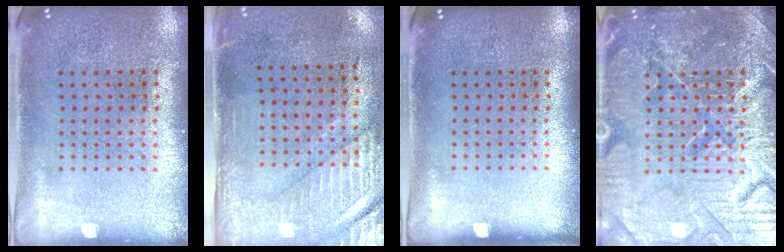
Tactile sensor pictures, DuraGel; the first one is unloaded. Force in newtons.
{"total": 2.9, "press": 2.5, "slide": 1.5}
{"total": 0.0}
{"total": 7.7, "press": 7.6, "slide": 0.9}